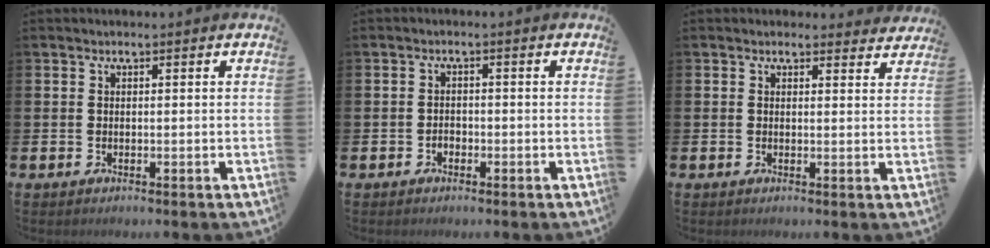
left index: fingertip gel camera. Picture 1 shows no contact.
{"total": 1.3, "force": [-0.7, 1.0, 0.4], "torque": [-0.009, 0.002, -0.016]}
{"total": 1.7, "force": [1.6, 0.6, 0.0], "torque": [0.009, -0.005, 0.027]}